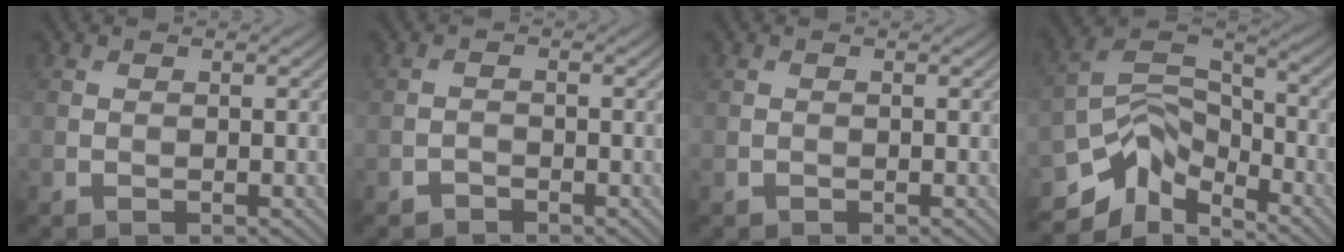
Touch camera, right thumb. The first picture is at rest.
{"total": 1.1, "force": [-0.9, 0.4, 0.1], "torque": [0.000, 0.001, -0.020]}
{"total": 0.0}
{"total": 9.2, "force": [-6.4, 4.6, 4.8], "torque": [-0.085, 0.000, -0.141]}